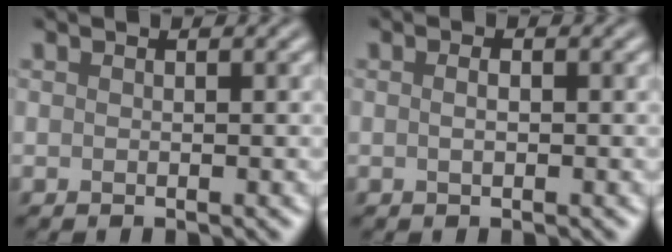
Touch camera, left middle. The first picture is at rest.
{"total": 1.0, "force": [0.1, 0.5, 0.9], "torque": [-0.012, -0.008, 0.001]}